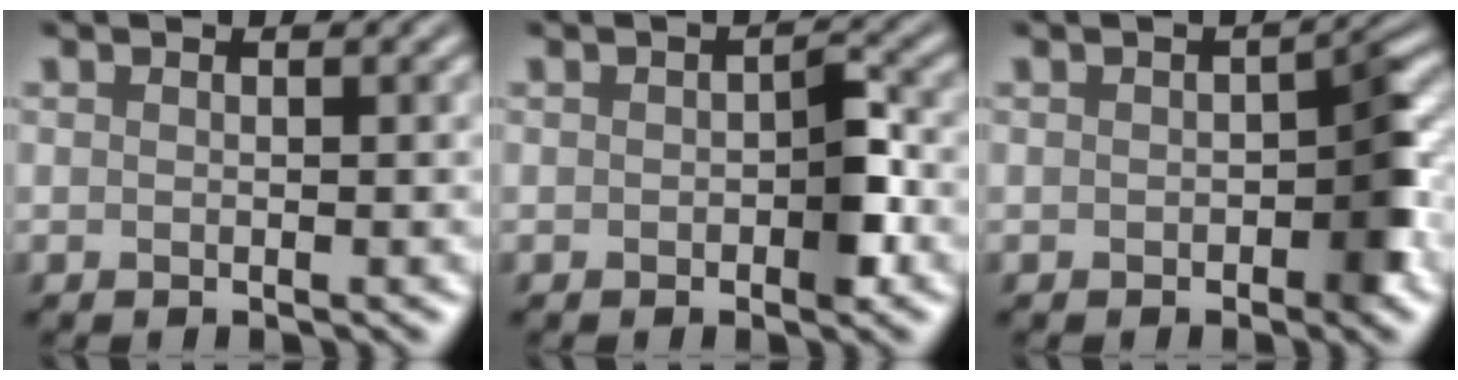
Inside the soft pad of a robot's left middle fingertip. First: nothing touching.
{"total": 2.6, "force": [-0.5, 1.3, 2.2], "torque": [-0.030, 0.000, -0.009]}
{"total": 3.6, "force": [-0.7, 1.9, 2.9], "torque": [-0.029, 0.002, -0.012]}